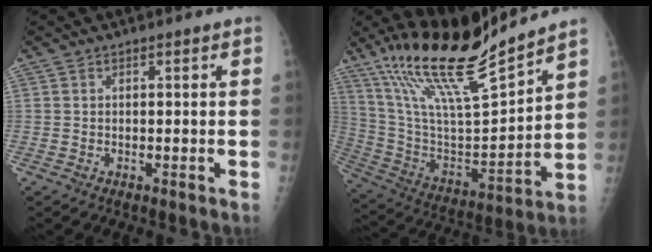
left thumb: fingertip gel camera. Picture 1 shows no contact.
{"total": 21.2, "force": [17.1, 2.8, 12.2], "torque": [-0.192, -0.084, 0.320]}